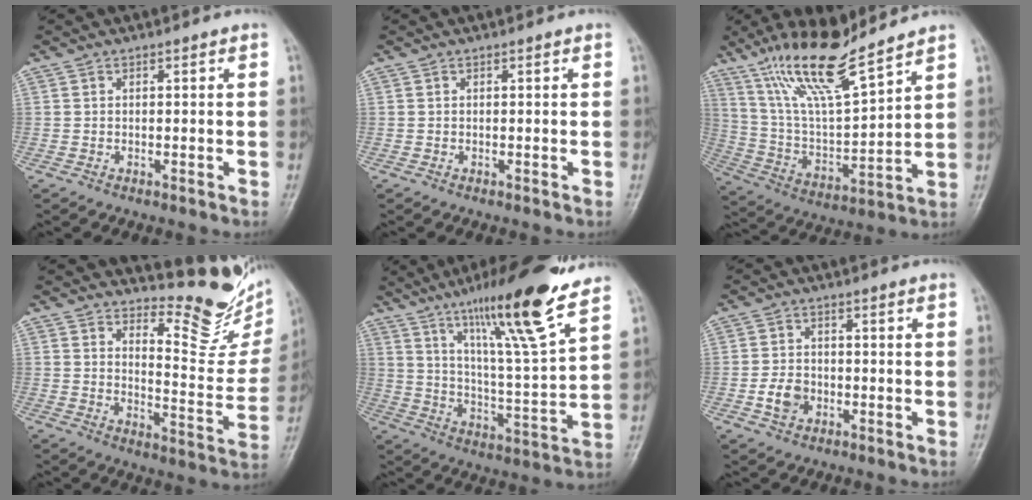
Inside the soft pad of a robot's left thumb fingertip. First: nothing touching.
{"total": 0.0}
{"total": 16.3, "force": [12.5, 2.7, 10.1], "torque": [-0.175, -0.064, 0.245]}
{"total": 14.6, "force": [12.4, 4.5, 6.3], "torque": [-0.047, -0.125, 0.155]}
{"total": 19.4, "force": [12.6, 1.6, 14.7], "torque": [-0.224, -0.062, 0.208]}
{"total": 4.2, "force": [-1.1, 3.3, 2.2], "torque": [-0.033, 0.009, -0.021]}